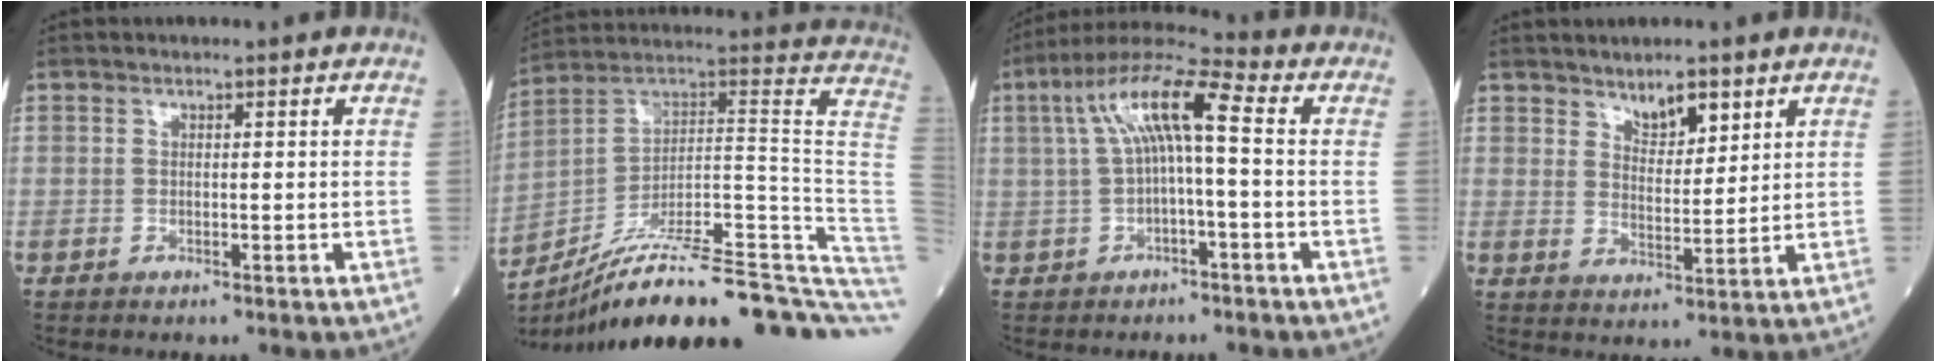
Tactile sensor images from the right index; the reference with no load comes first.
{"total": 32.0, "force": [-24.9, 2.8, 19.9], "torque": [-0.171, 0.019, -0.360]}
{"total": 10.1, "force": [1.3, 1.5, 9.9], "torque": [-0.188, 0.041, 0.020]}
{"total": 5.0, "force": [3.4, 1.8, 3.1], "torque": [-0.052, -0.002, 0.063]}